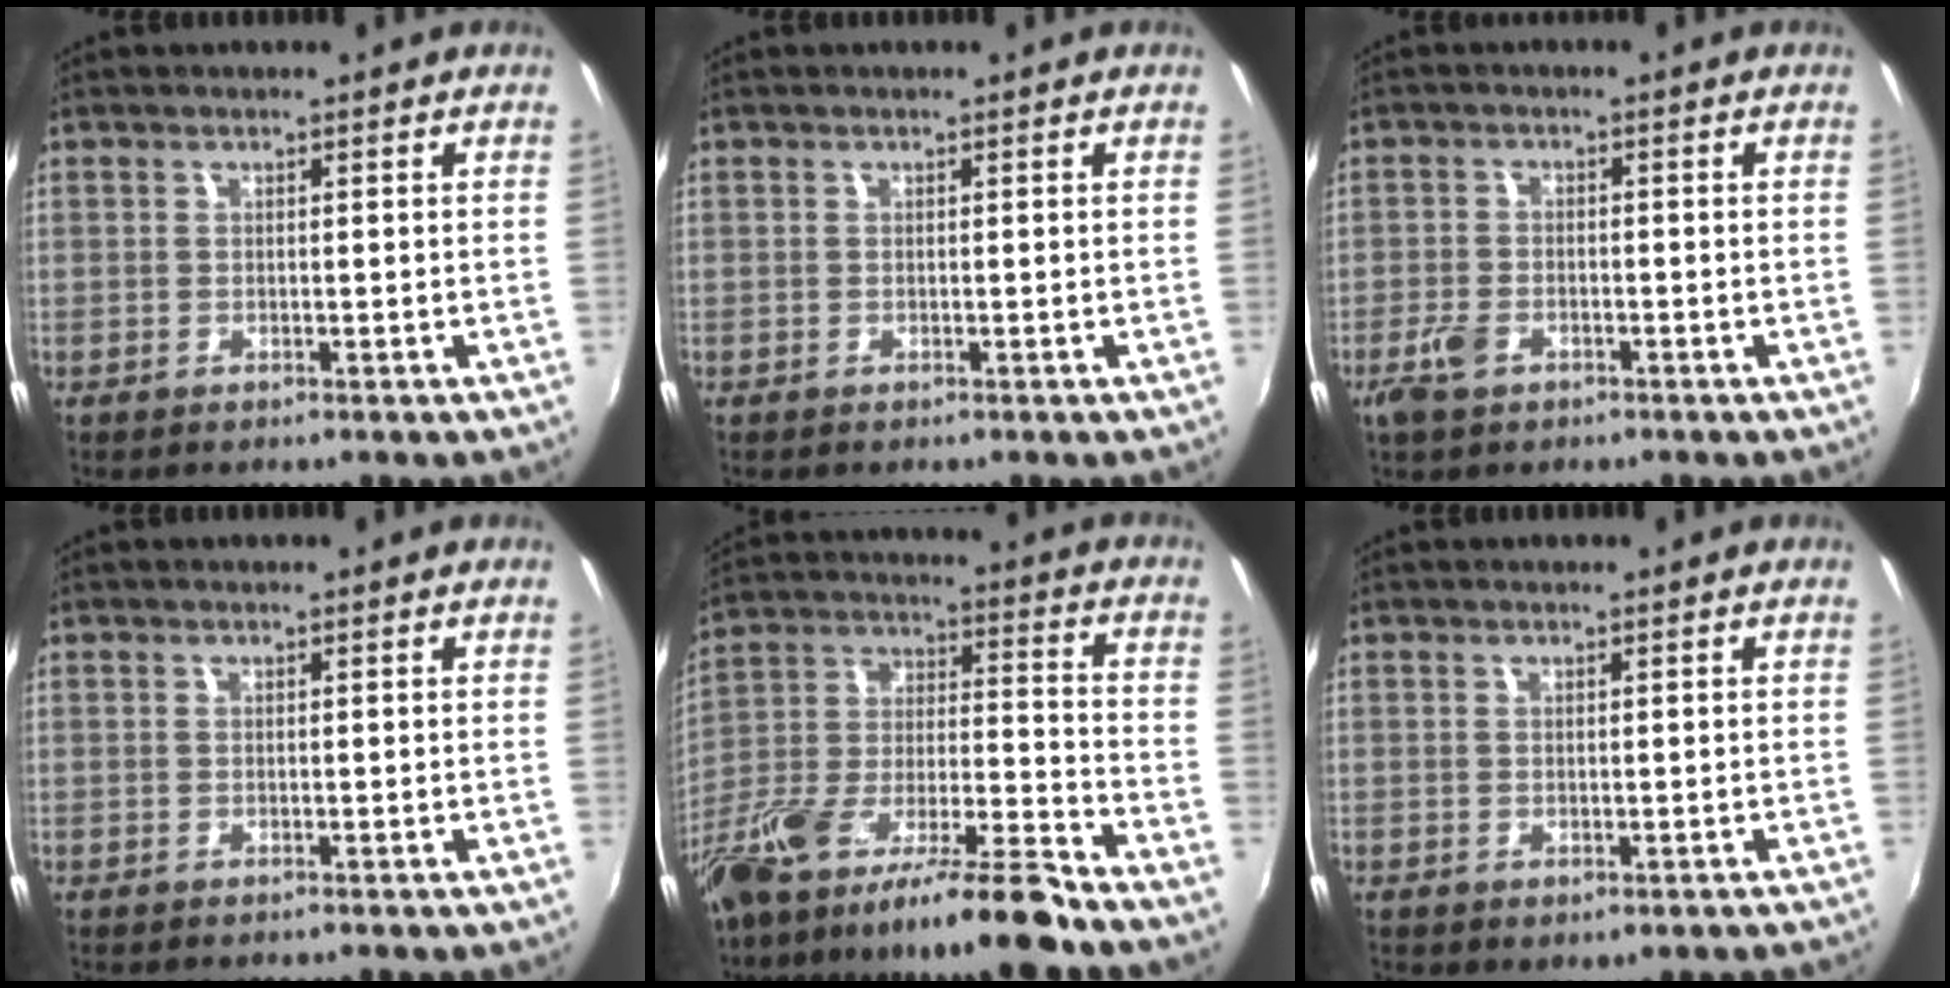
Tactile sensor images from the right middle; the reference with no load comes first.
{"total": 0.0}
{"total": 4.5, "force": [-2.8, 2.6, 2.5], "torque": [-0.063, -0.004, -0.053]}
{"total": 0.0}
{"total": 18.6, "force": [-13.8, 2.2, 12.2], "torque": [-0.224, -0.024, -0.247]}
{"total": 1.0, "force": [-0.1, 0.6, 0.8], "torque": [-0.013, -0.005, 0.001]}